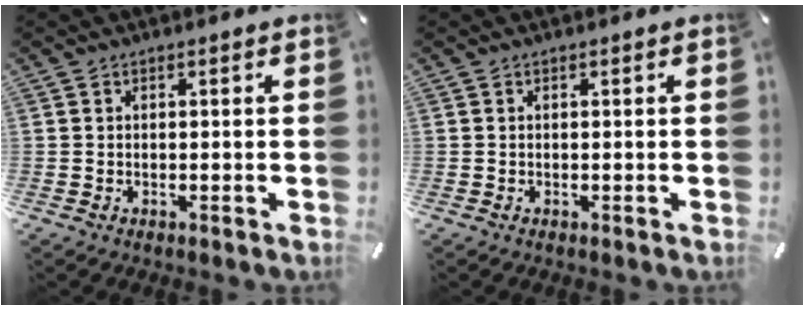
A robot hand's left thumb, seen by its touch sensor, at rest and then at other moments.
{"total": 0.0}